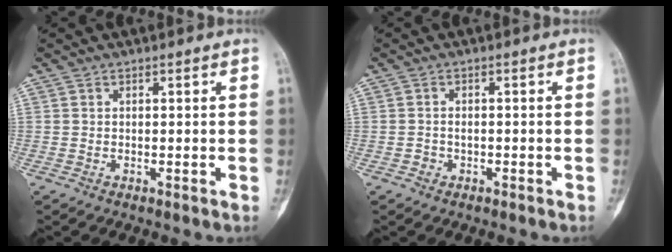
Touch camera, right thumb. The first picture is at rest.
{"total": 1.2, "force": [-0.6, 1.0, 0.5], "torque": [-0.006, 0.010, -0.009]}